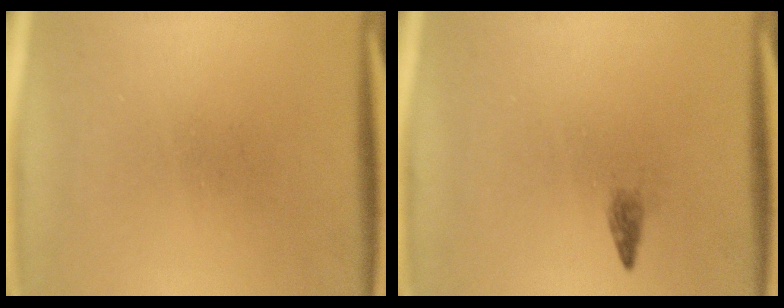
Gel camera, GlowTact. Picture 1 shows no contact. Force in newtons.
{"total": 1.0}